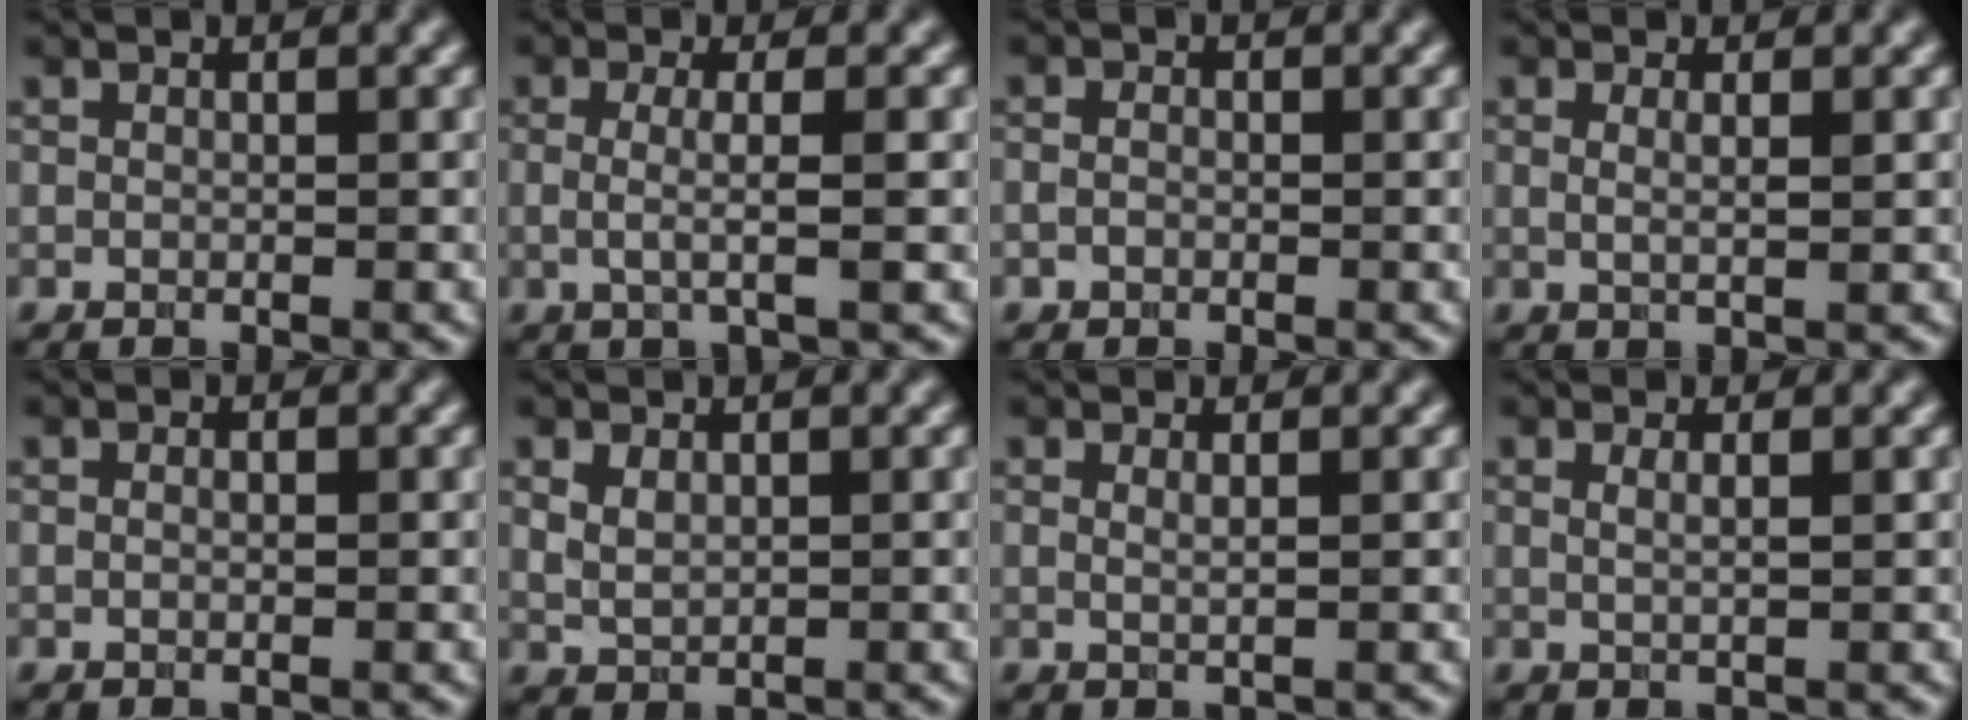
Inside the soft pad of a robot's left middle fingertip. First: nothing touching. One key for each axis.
{"total": 2.8, "fx": -0.1, "fy": 0.7, "fz": 2.8, "tx": -0.050, "ty": -0.008, "tz": -0.006}
{"total": 0.9, "fx": -0.3, "fy": 0.7, "fz": 0.5, "tx": -0.009, "ty": -0.001, "tz": -0.009}
{"total": 1.6, "fx": 0.4, "fy": 0.5, "fz": 1.4, "tx": -0.020, "ty": -0.002, "tz": 0.003}
{"total": 0.6, "fx": 0.0, "fy": 0.3, "fz": 0.6, "tx": -0.010, "ty": 0.000, "tz": 0.000}
{"total": 1.6, "fx": 0.7, "fy": 1.0, "fz": 1.0, "tx": -0.023, "ty": -0.002, "tz": 0.020}
{"total": 0.9, "fx": 0.4, "fy": 0.3, "fz": 0.8, "tx": -0.008, "ty": -0.002, "tz": 0.003}
{"total": 1.5, "fx": 0.5, "fy": 0.6, "fz": 1.2, "tx": -0.013, "ty": -0.001, "tz": 0.002}